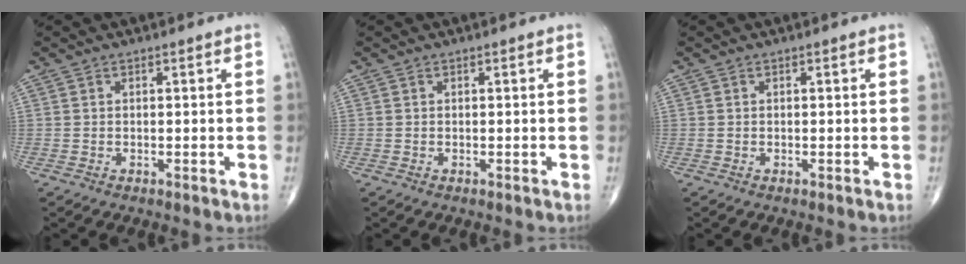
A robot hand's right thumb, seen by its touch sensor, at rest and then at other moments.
{"total": 0.0}
{"total": 0.0}